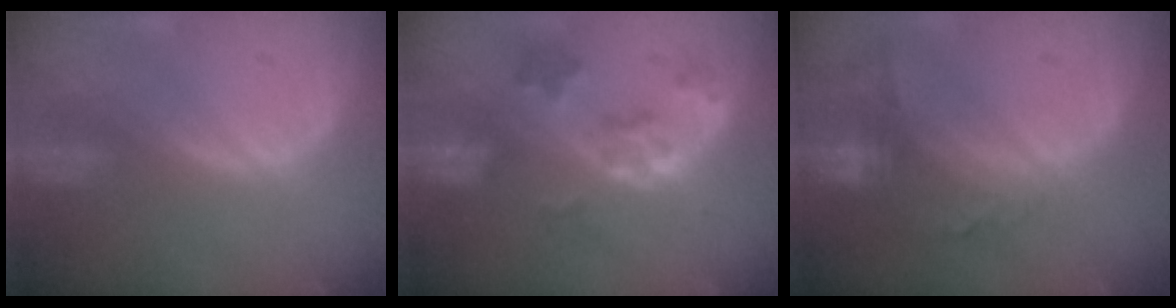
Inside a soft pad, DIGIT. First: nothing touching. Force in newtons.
{"total": 7.1, "press": 6.3, "slide": 3.4}
{"total": 8.0, "press": 7.1, "slide": 3.8}